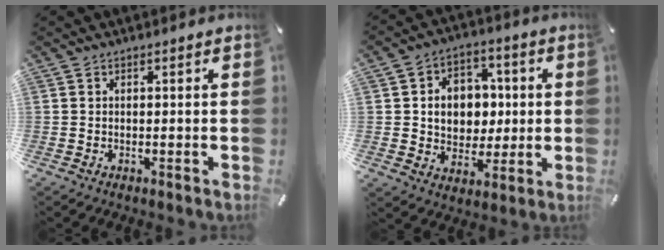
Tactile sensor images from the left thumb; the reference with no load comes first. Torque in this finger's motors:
{"motor_torque": [1.41, 2.35, 0.33, -0.18, 0.03]}